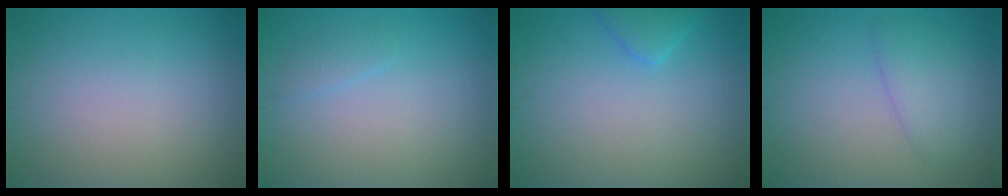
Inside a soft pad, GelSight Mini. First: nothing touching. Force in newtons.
{"total": 0.9, "press": 0.9, "slide": 0.1}
{"total": 1.8, "press": 1.8, "slide": 0.1}
{"total": 2.7, "press": 2.7, "slide": 0.3}